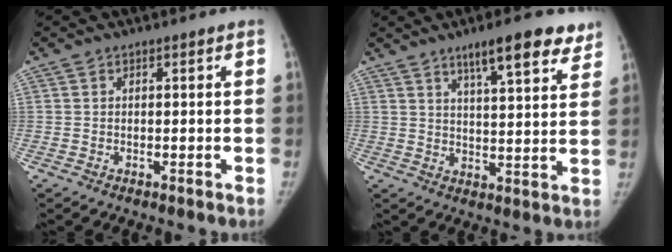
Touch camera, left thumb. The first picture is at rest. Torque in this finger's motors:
{"motor_torque": [0.42, -0.06, 1.05, -0.58, 0.04]}